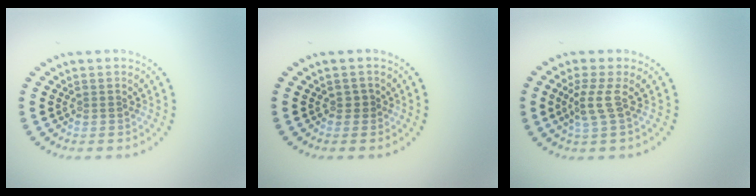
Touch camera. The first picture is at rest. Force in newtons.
{"total": 0.7, "press": 0.7, "slide": 0.2}
{"total": 2.1, "press": 1.4, "slide": 1.5}